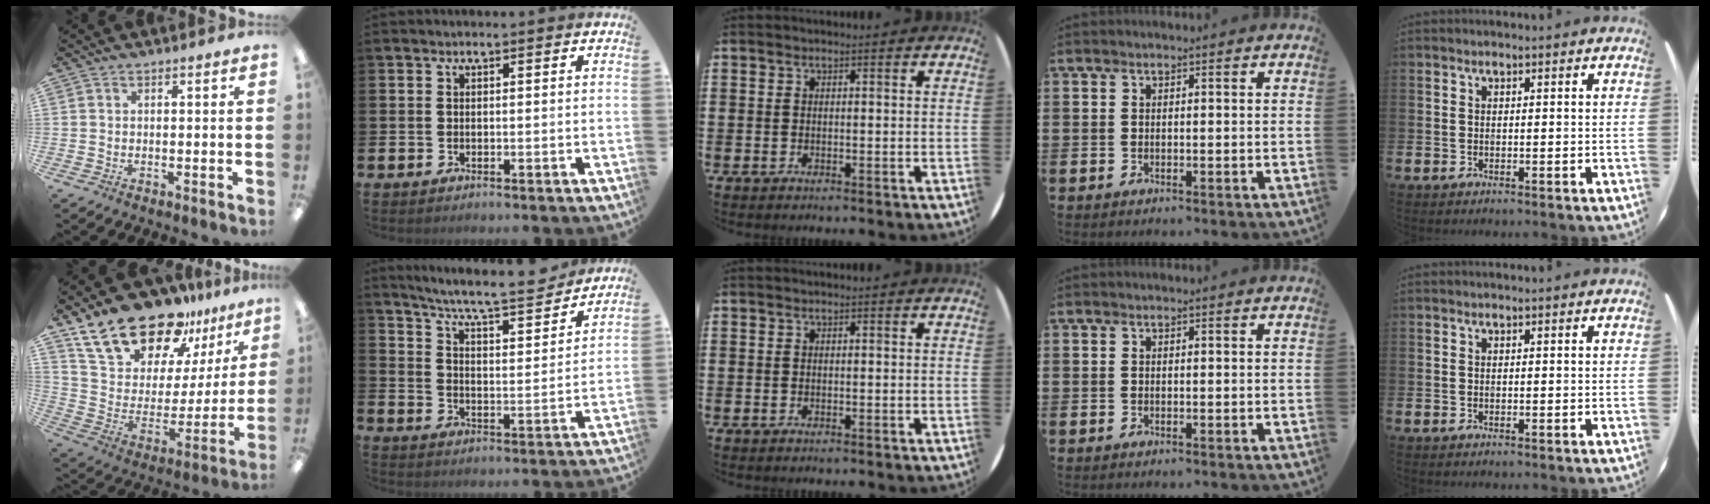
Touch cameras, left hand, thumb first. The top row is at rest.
{"thumb": {"total": 22.4, "force": [18.3, 9.8, 8.5], "torque": [-0.164, -0.126, 0.333]}, "index": {"total": 7.7, "force": [7.1, 0.6, 2.9], "torque": [-0.078, -0.053, 0.118]}}